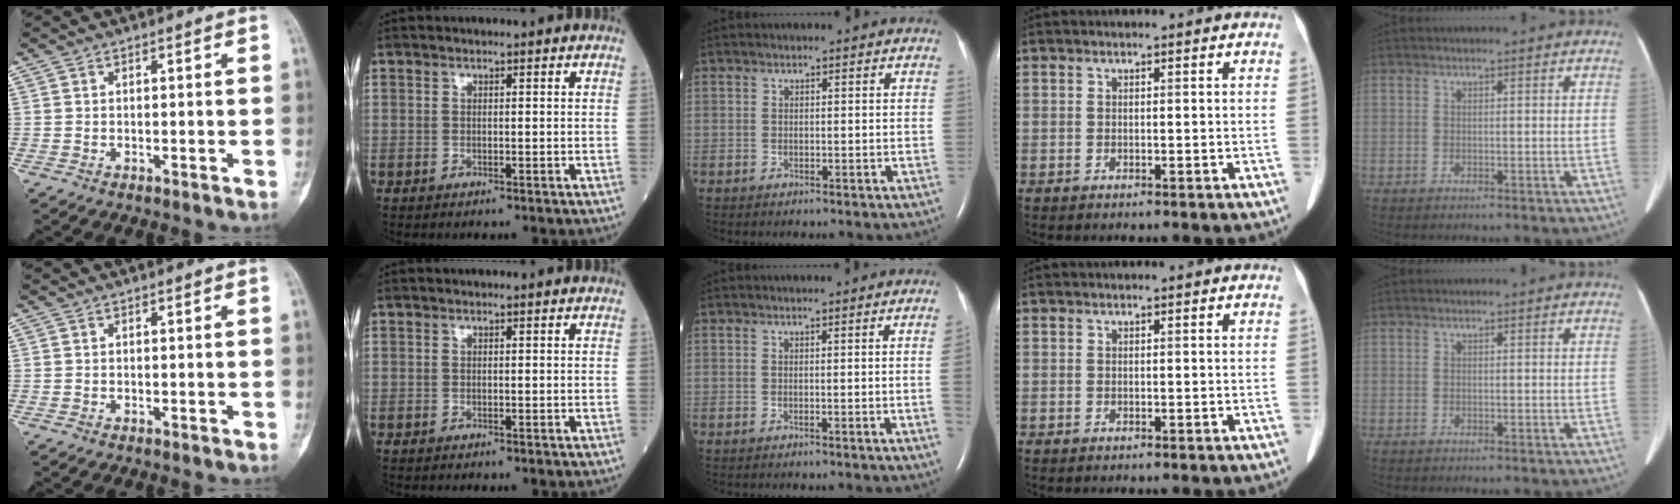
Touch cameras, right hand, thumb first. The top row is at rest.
{"middle": {"total": 2.0, "force": [-0.2, -0.9, 1.7], "torque": [-0.020, -0.001, -0.003]}}